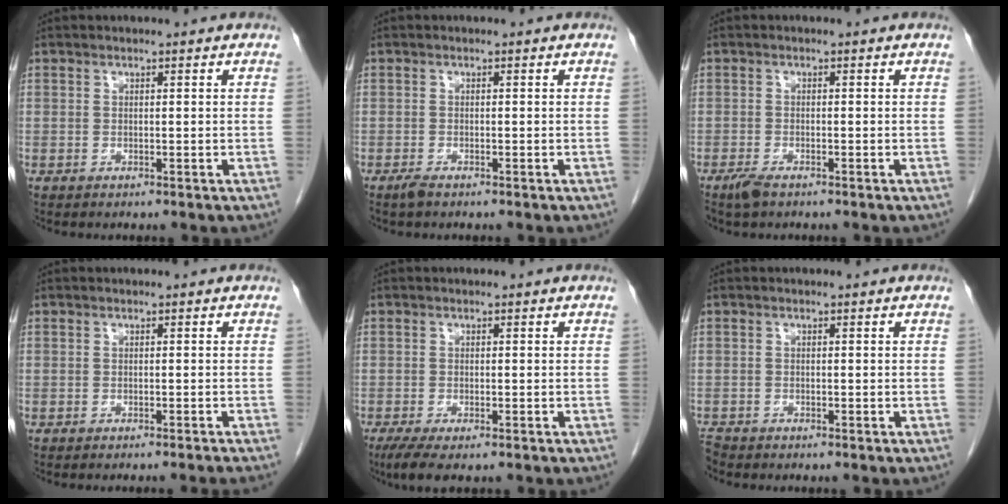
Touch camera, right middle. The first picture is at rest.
{"total": 1.1, "force": [-0.9, 0.1, 0.6], "torque": [-0.020, -0.004, -0.017]}
{"total": 2.2, "force": [-1.6, 0.6, 1.3], "torque": [-0.034, -0.005, -0.028]}
{"total": 4.1, "force": [-3.7, -0.9, 1.5], "torque": [-0.012, -0.001, -0.045]}
{"total": 4.5, "force": [-2.9, 1.2, 3.2], "torque": [-0.059, -0.013, -0.046]}
{"total": 1.1, "force": [-1.1, 0.0, 0.0], "torque": [-0.003, -0.006, -0.021]}